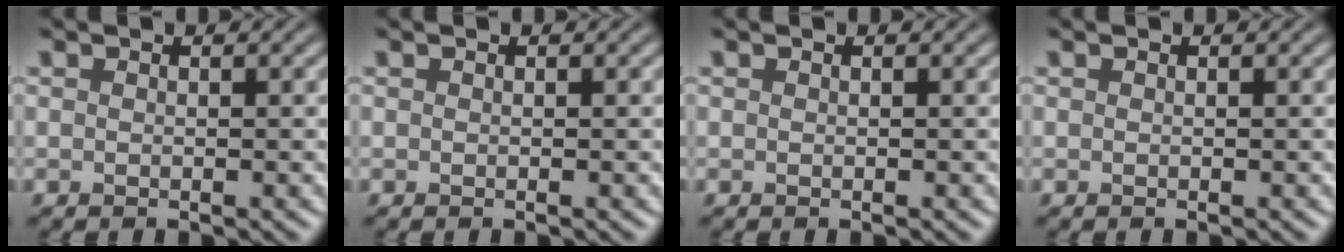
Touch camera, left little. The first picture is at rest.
{"total": 0.0}
{"total": 0.0}
{"total": 0.0}